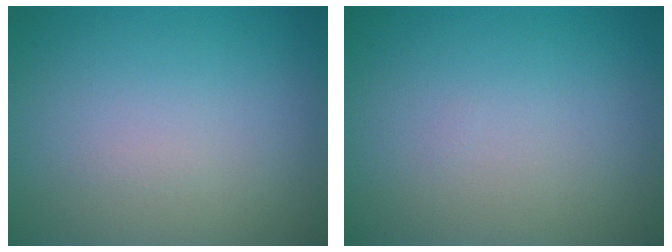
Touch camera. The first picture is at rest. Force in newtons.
{"total": 0.0}